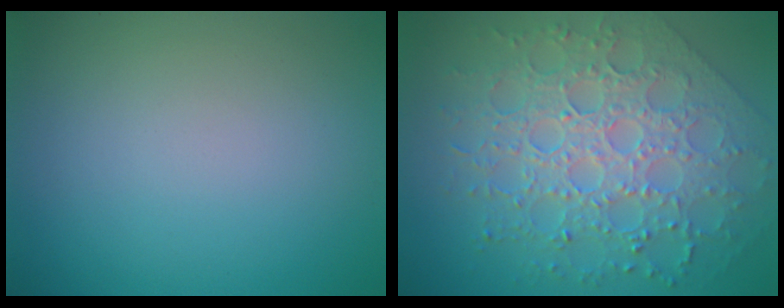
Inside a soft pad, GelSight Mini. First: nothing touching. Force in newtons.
{"total": 8.8, "press": 6.3, "slide": 6.1}